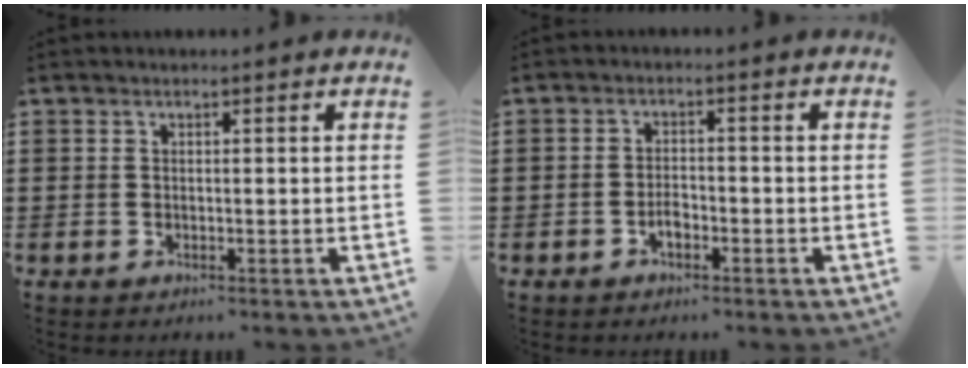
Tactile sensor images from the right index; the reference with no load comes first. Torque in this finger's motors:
{"motor_torque": [1.24, 0.90, 0.22, 0.00]}